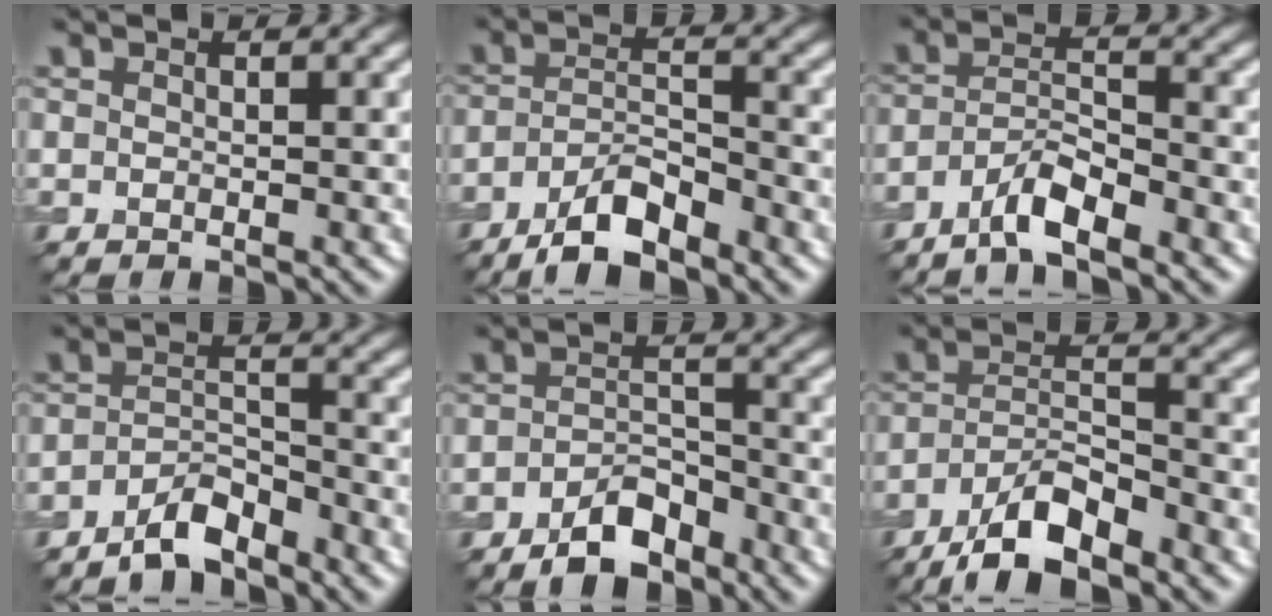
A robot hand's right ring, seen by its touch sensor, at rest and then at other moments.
{"total": 5.6, "force": [-4.2, 1.5, 3.4], "torque": [-0.059, 0.002, -0.078]}
{"total": 4.3, "force": [-3.2, 0.9, 2.7], "torque": [-0.049, 0.008, -0.067]}
{"total": 3.6, "force": [-2.9, 1.1, 1.8], "torque": [-0.032, 0.008, -0.060]}
{"total": 4.6, "force": [-3.2, 2.0, 2.6], "torque": [-0.039, 0.006, -0.060]}
{"total": 7.2, "force": [-5.4, 2.0, 4.4], "torque": [-0.075, 0.003, -0.102]}